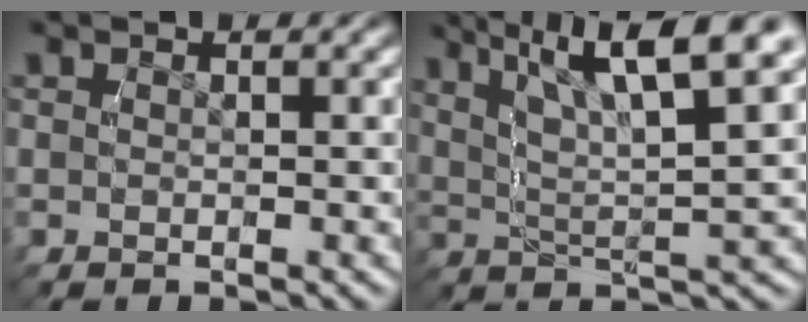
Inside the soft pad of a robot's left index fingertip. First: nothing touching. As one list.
[{"total": 8.1, "force": [4.3, 2.5, 6.4], "torque": [-0.094, 0.006, 0.064]}]